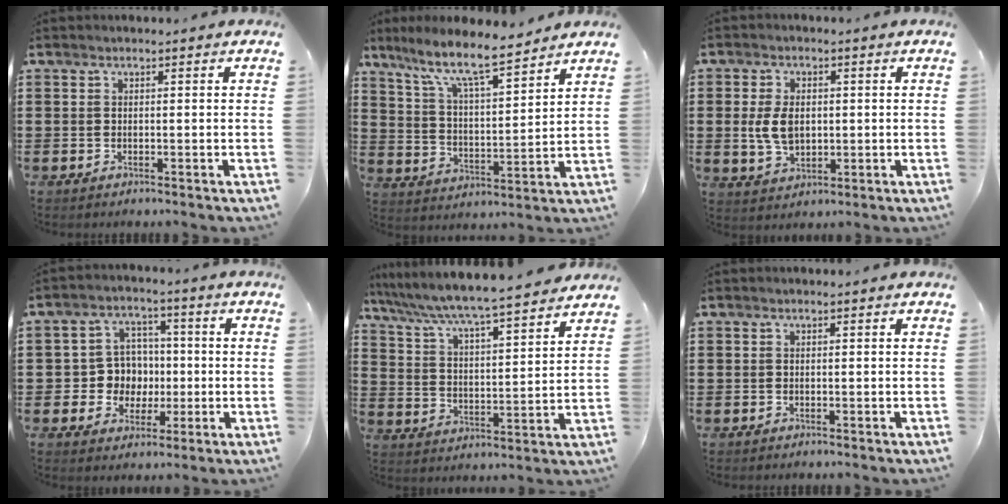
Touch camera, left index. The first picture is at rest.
{"total": 8.9, "force": [7.3, 1.2, 5.0], "torque": [-0.124, -0.036, 0.123]}
{"total": 5.6, "force": [0.4, 3.7, 4.2], "torque": [-0.100, 0.001, -0.002]}
{"total": 6.7, "force": [-0.2, 6.5, 1.8], "torque": [-0.052, 0.015, -0.002]}
{"total": 5.6, "force": [5.2, -0.3, 2.2], "torque": [-0.068, -0.039, 0.080]}
{"total": 0.0}